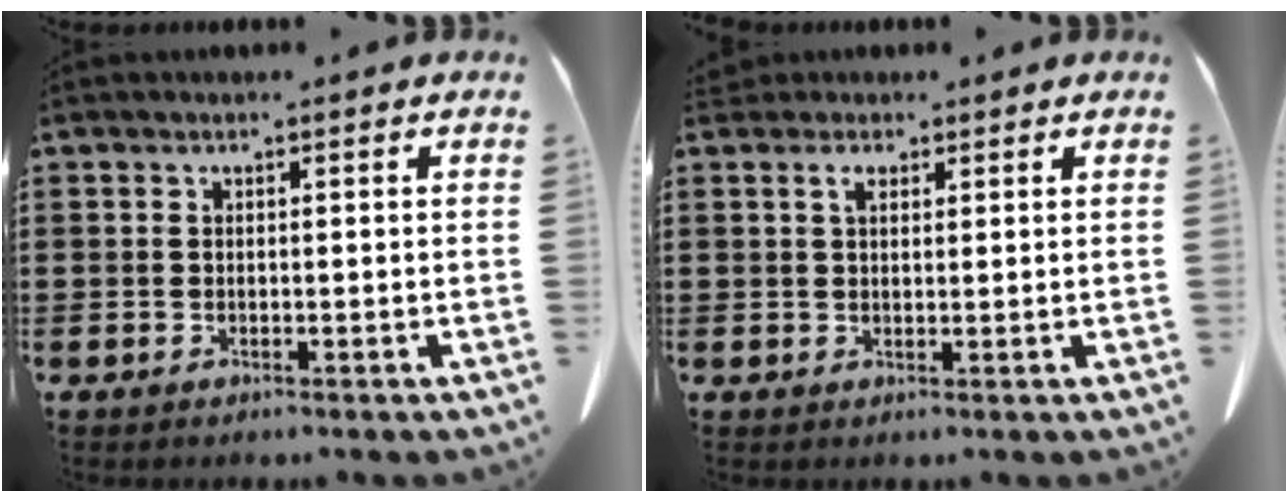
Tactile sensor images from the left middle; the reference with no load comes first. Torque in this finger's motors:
{"motor_torque": [0.44, 0.35, -0.05, 0.01]}